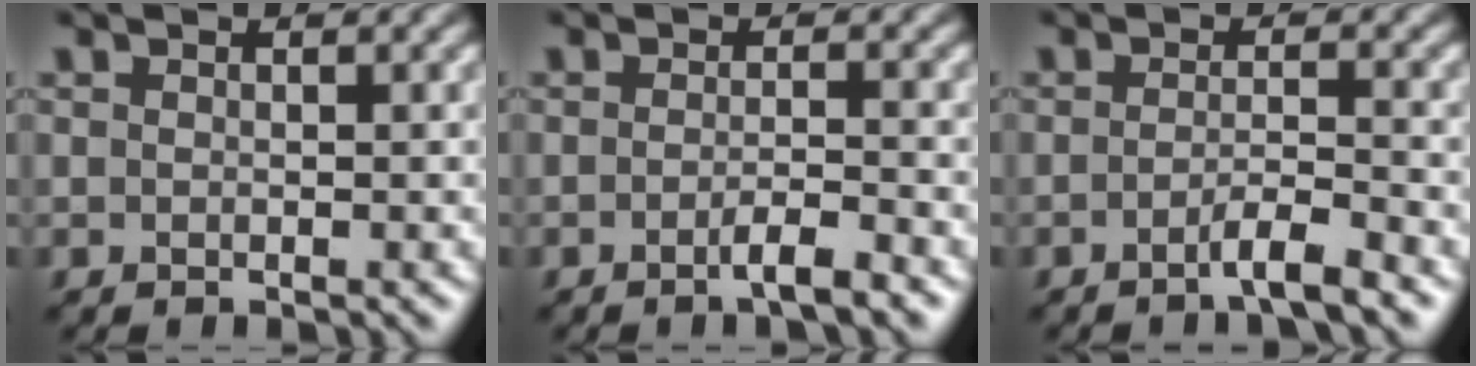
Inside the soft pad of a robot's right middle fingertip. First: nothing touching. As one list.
[{"total": 2.3, "force": [-1.2, 0.4, 1.9], "torque": [-0.026, 0.005, -0.027]}, {"total": 2.6, "force": [-1.5, 0.3, 2.1], "torque": [-0.030, 0.005, -0.036]}]